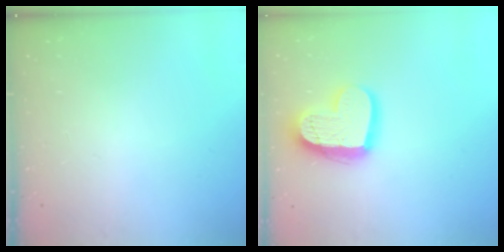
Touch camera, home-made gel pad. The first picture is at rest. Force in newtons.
{"total": 17.8, "press": 17.7, "slide": 1.4}